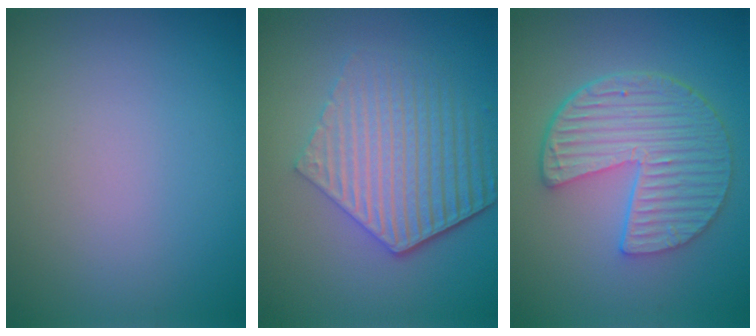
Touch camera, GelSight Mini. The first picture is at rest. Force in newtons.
{"total": 5.8, "press": 4.4, "slide": 3.8}
{"total": 6.3, "press": 4.8, "slide": 4.1}